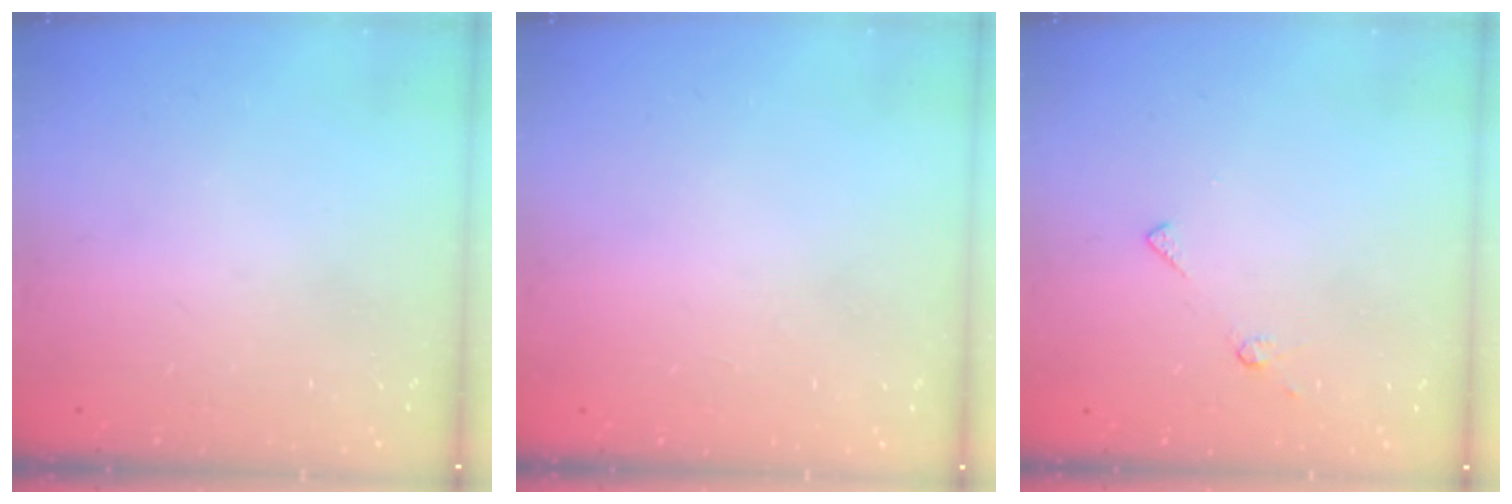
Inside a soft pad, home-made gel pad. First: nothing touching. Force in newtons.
{"total": 1.7, "press": 1.7, "slide": 0.1}
{"total": 5.4, "press": 5.3, "slide": 0.7}